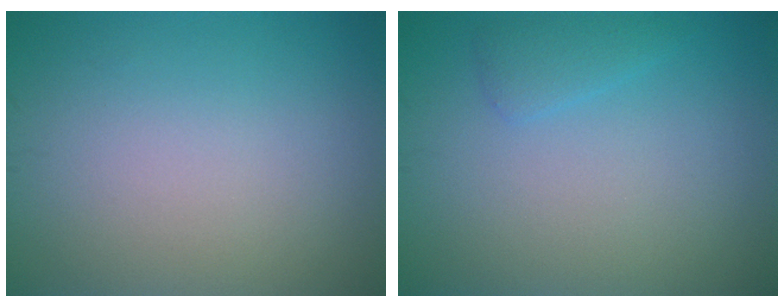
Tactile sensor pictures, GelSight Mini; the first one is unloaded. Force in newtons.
{"total": 1.4, "press": 1.4, "slide": 0.1}